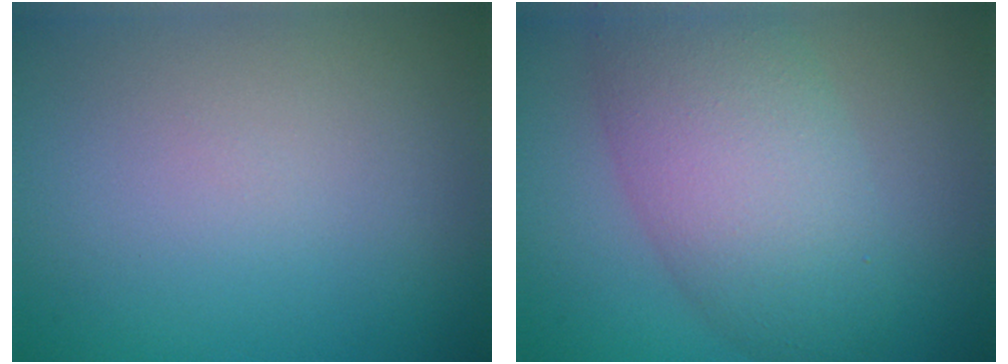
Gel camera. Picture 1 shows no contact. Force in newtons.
{"total": 7.8, "press": 7.8, "slide": 0.4}